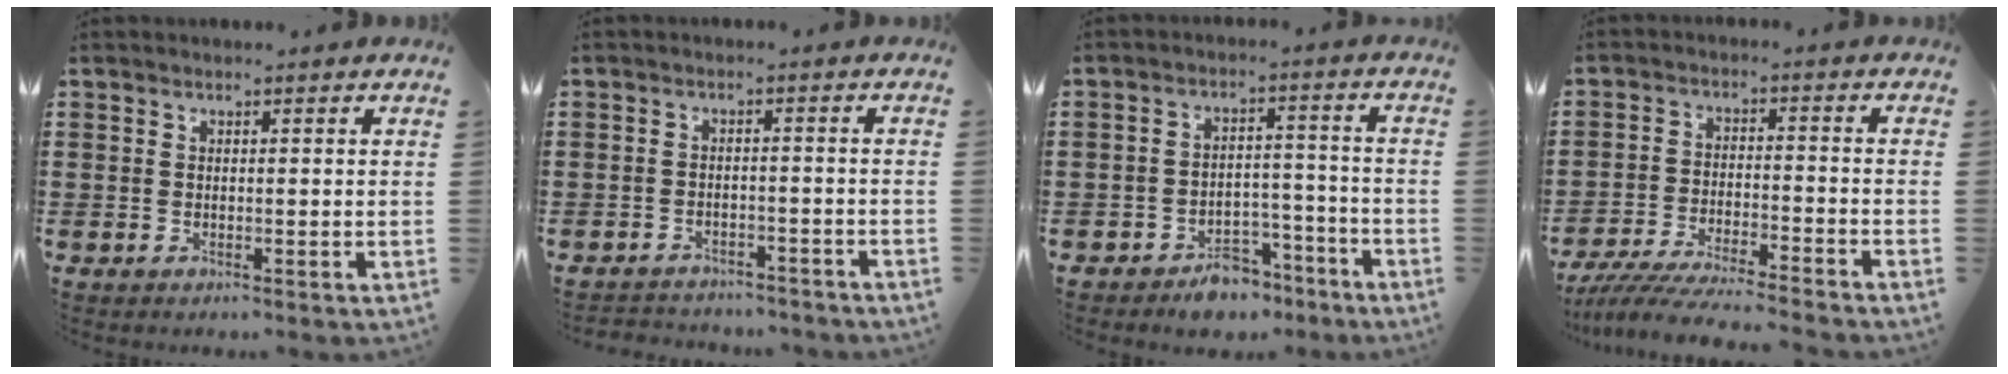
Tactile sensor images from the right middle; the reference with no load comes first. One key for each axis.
{"total": 2.6, "fx": -2.6, "fy": 0.4, "fz": -0.1, "tx": -0.006, "ty": 0.000, "tz": -0.057}
{"total": 5.7, "fx": -5.2, "fy": 1.9, "fz": 1.2, "tx": -0.017, "ty": 0.020, "tz": -0.101}
{"total": 6.6, "fx": -6.2, "fy": 0.1, "fz": 2.1, "tx": -0.049, "ty": -0.009, "tz": -0.122}